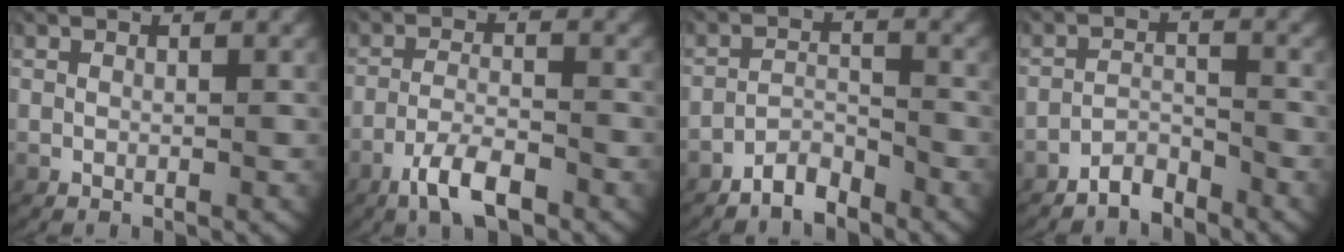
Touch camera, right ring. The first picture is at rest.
{"total": 4.6, "force": [-3.0, 1.7, 3.1], "torque": [-0.056, -0.010, -0.049]}
{"total": 3.2, "force": [-3.0, 1.0, 0.7], "torque": [-0.009, -0.002, -0.058]}
{"total": 3.1, "force": [-2.9, 1.0, 0.5], "torque": [-0.003, -0.003, -0.057]}